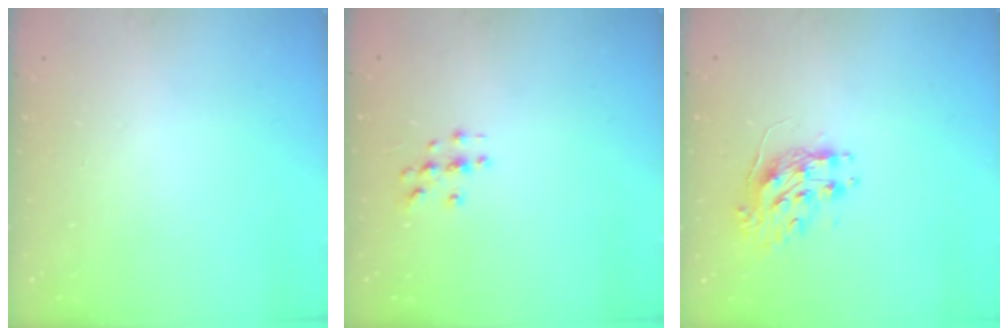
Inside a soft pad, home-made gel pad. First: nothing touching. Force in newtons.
{"total": 3.4, "press": 3.4, "slide": 0.2}
{"total": 9.2, "press": 9.2, "slide": 0.7}